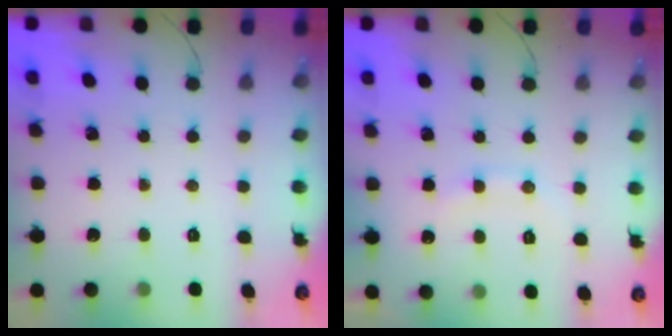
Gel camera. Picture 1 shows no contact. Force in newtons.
{"total": 8.0, "press": 7.9, "slide": 0.9}